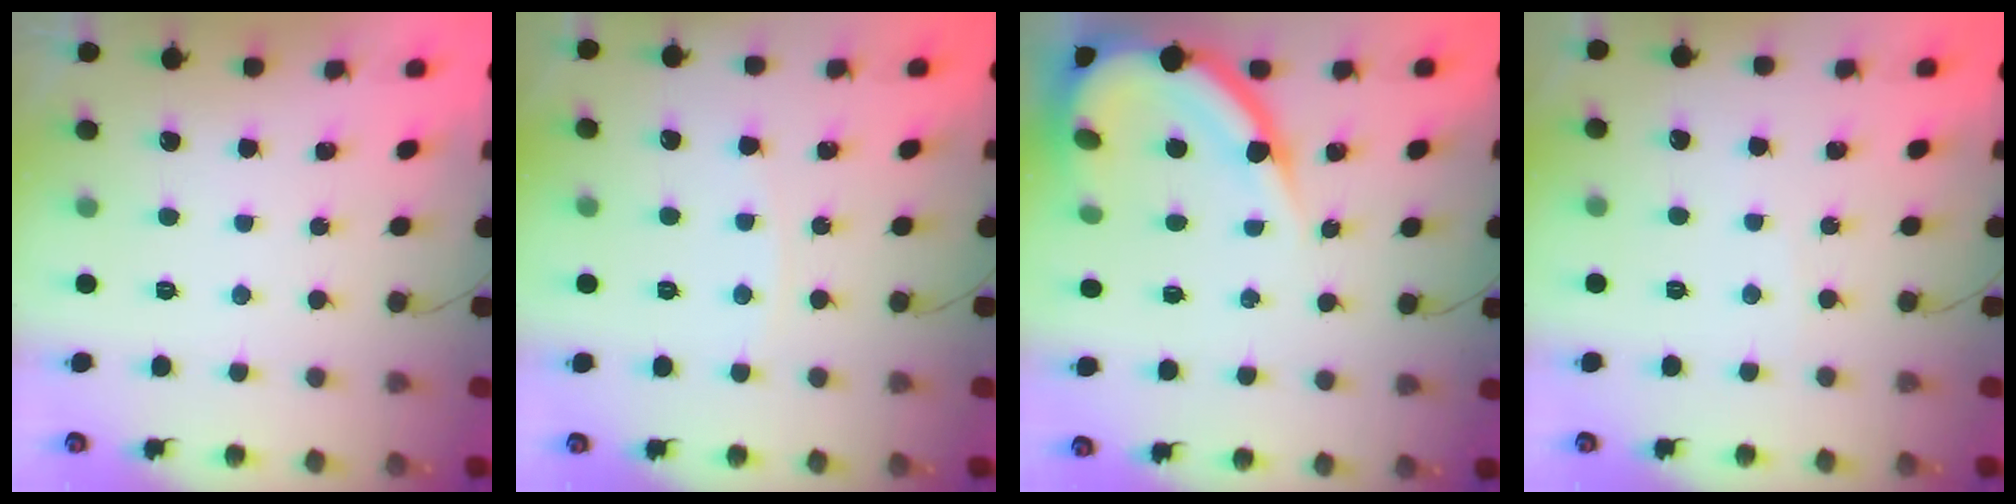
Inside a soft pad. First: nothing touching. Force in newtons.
{"total": 2.7, "press": 2.7, "slide": 0.5}
{"total": 13.8, "press": 13.8, "slide": 1.1}
{"total": 2.3, "press": 2.2, "slide": 0.3}